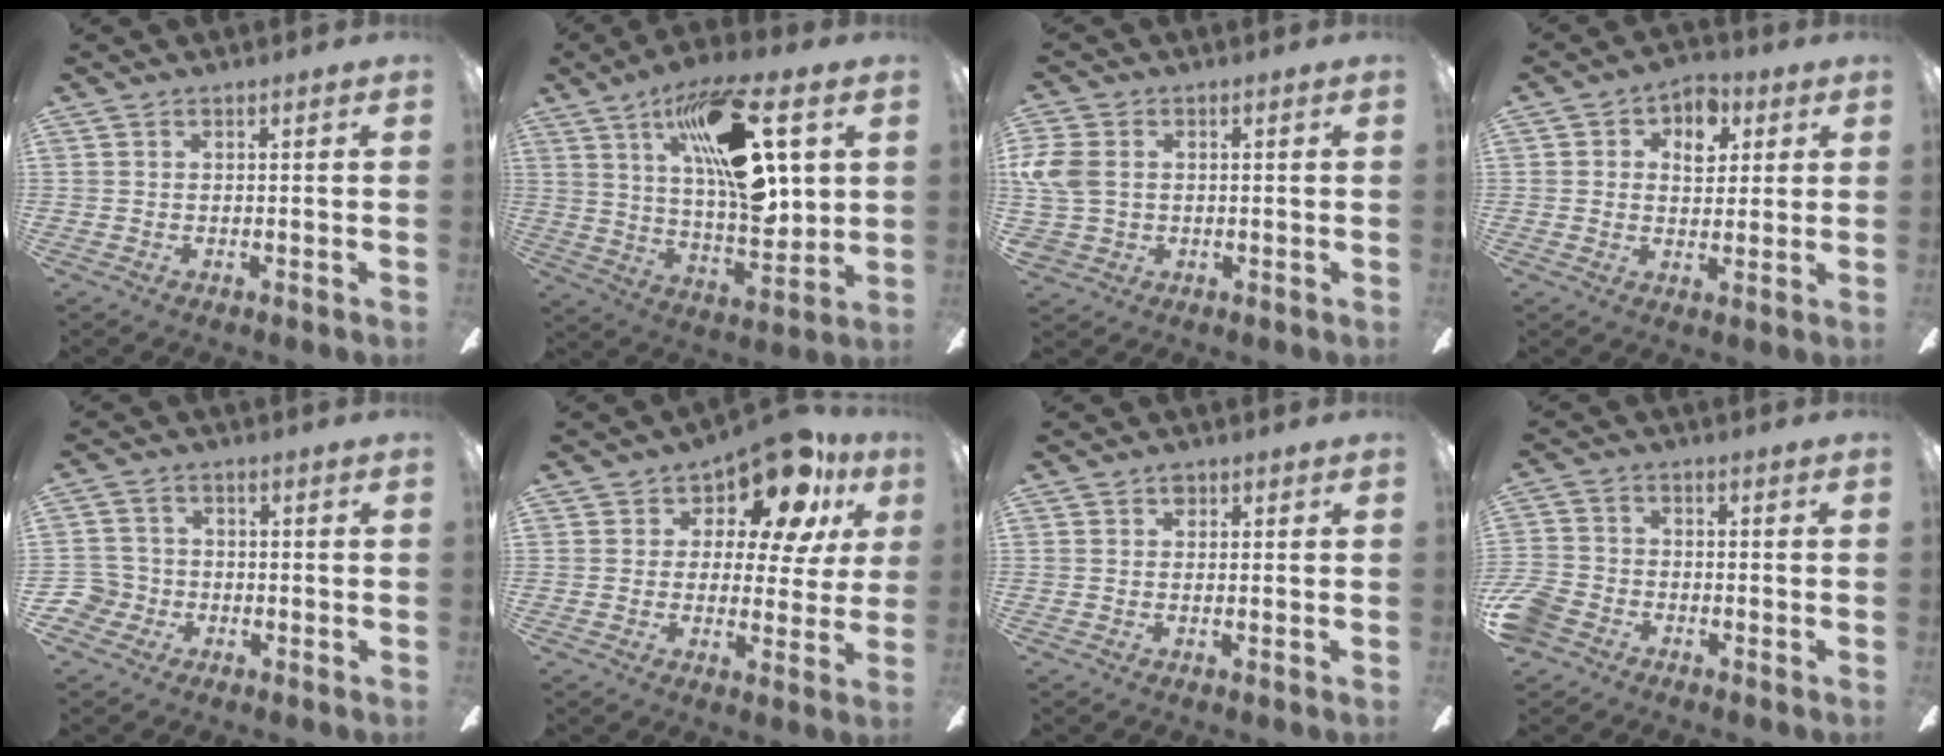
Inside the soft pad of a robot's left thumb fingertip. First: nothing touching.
{"total": 21.1, "force": [9.4, 7.4, 17.4], "torque": [-0.285, -0.045, 0.143]}
{"total": 8.5, "force": [0.9, 6.7, 5.1], "torque": [-0.129, 0.011, 0.021]}
{"total": 7.2, "force": [2.6, 5.1, 4.3], "torque": [-0.047, -0.001, 0.039]}
{"total": 4.9, "force": [-1.5, 4.6, 0.9], "torque": [-0.036, 0.018, -0.029]}
{"total": 12.9, "force": [8.6, 5.6, 7.8], "torque": [-0.128, -0.056, 0.149]}
{"total": 1.6, "force": [0.7, 1.2, 0.8], "torque": [-0.001, -0.003, 0.009]}
{"total": 6.7, "force": [-3.9, 4.6, 2.8], "torque": [-0.071, 0.021, -0.077]}